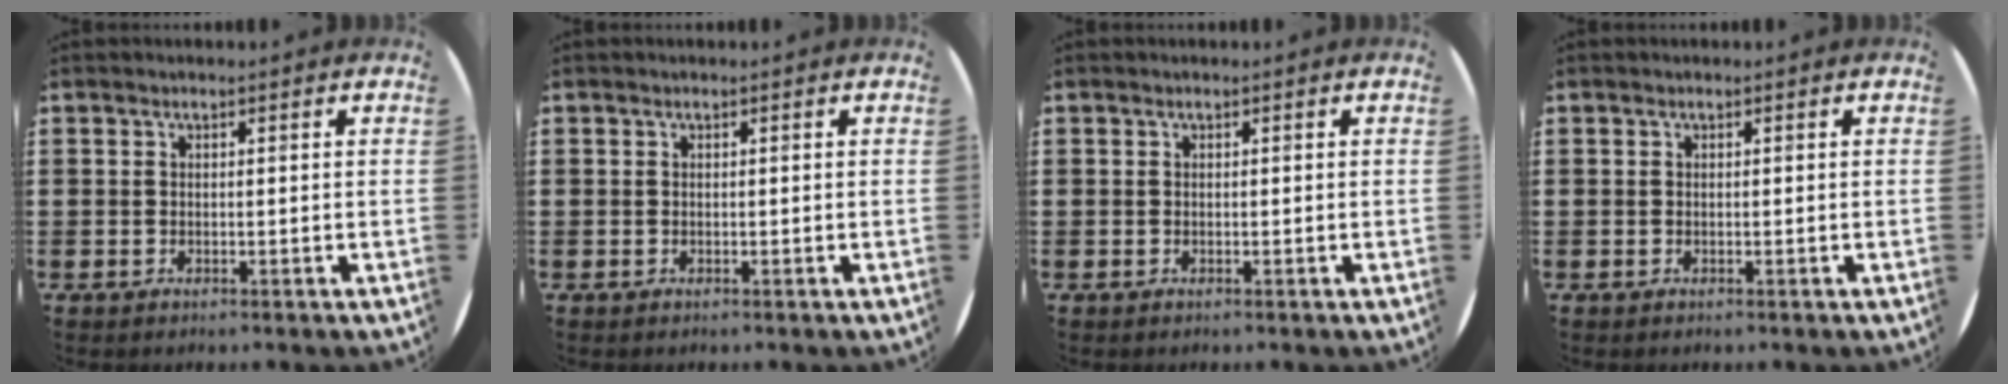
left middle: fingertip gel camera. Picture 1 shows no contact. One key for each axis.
{"total": 0.0}
{"total": 0.0}
{"total": 0.0}